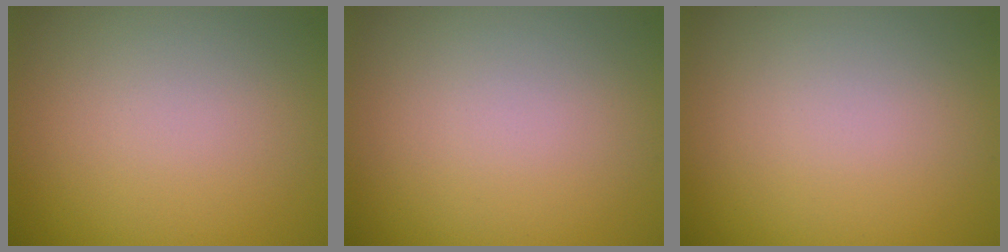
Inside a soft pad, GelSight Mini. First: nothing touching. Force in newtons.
{"total": 0.0}
{"total": 0.0}